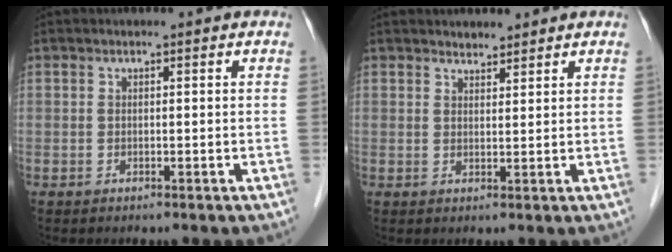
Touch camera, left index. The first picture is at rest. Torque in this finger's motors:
{"motor_torque": [-0.01, 0.00, 0.03, -0.01]}